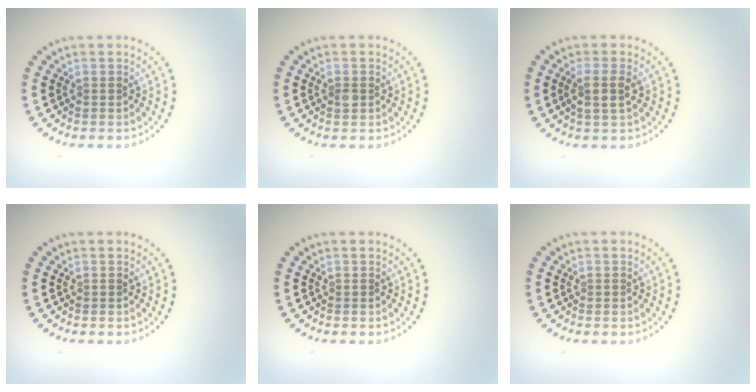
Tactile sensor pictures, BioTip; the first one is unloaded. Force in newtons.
{"total": 0.9, "press": 0.9, "slide": 0.2}
{"total": 2.1, "press": 1.9, "slide": 1.0}
{"total": 0.0}
{"total": 0.0}
{"total": 0.0}